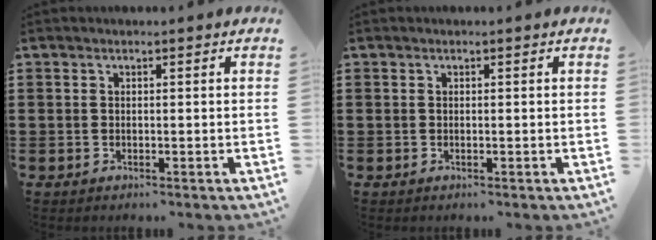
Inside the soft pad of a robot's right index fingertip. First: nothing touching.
{"total": 0.0}